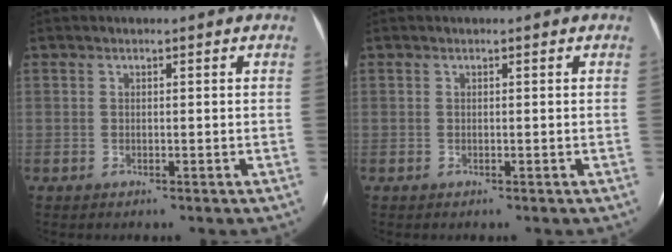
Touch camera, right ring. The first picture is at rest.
{"total": 0.0}